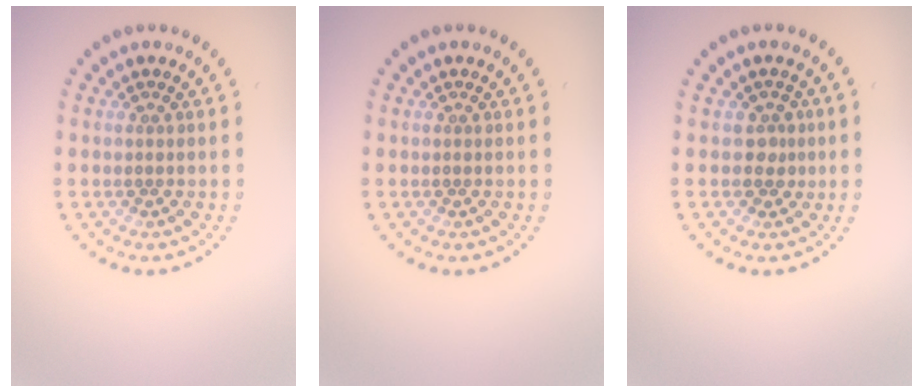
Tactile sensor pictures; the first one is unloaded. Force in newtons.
{"total": 0.0}
{"total": 1.6, "press": 1.3, "slide": 1.0}